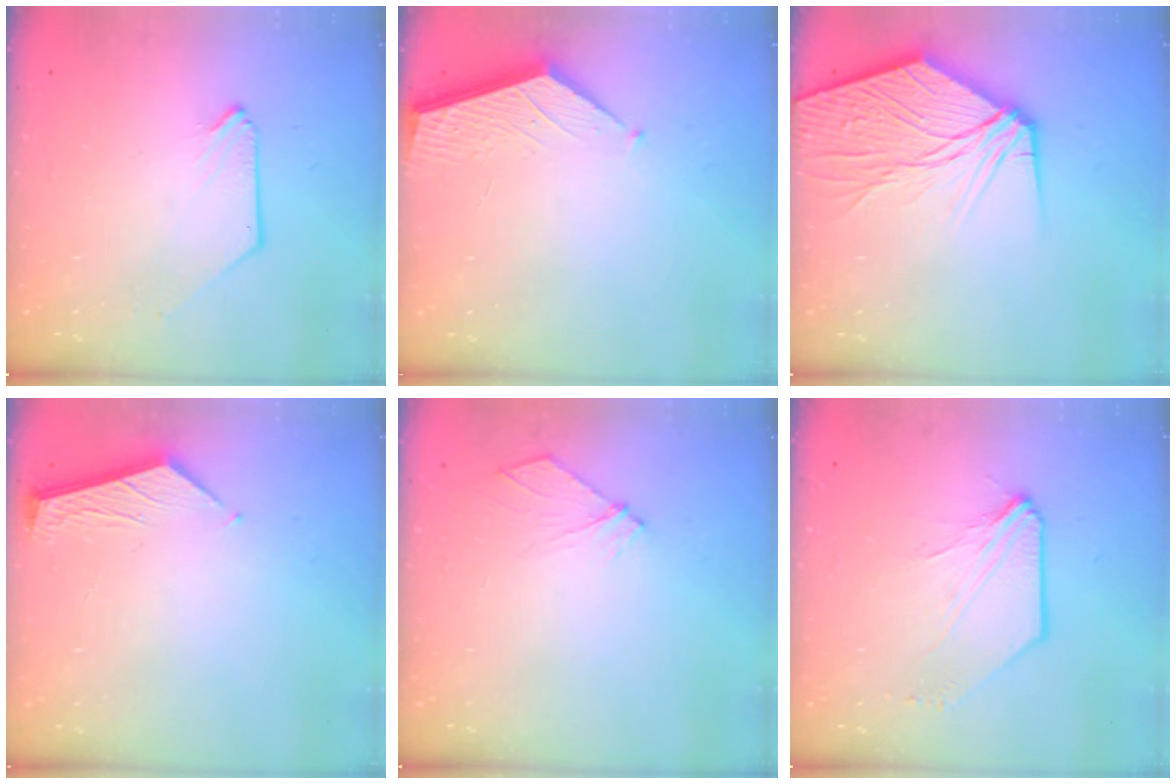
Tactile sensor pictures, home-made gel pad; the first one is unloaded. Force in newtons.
{"total": 2.6, "press": 2.6, "slide": 0.3}
{"total": 15.1, "press": 14.9, "slide": 2.6}
{"total": 5.2, "press": 5.1, "slide": 0.5}
{"total": 4.0, "press": 3.9, "slide": 0.8}
{"total": 5.4, "press": 5.3, "slide": 1.0}